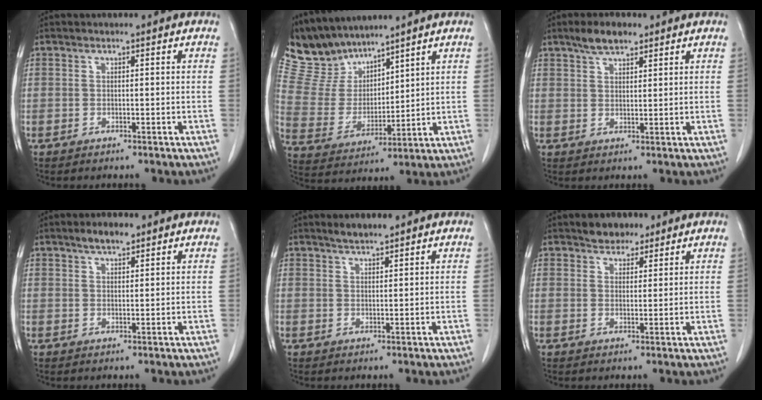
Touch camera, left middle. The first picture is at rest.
{"total": 9.2, "force": [8.8, 2.6, 1.0], "torque": [-0.039, 0.010, 0.196]}
{"total": 4.4, "force": [3.3, 1.5, 2.5], "torque": [-0.052, 0.007, 0.060]}
{"total": 3.0, "force": [2.3, 0.8, 1.7], "torque": [-0.035, 0.004, 0.040]}
{"total": 2.7, "force": [2.3, 0.2, 1.3], "torque": [-0.032, 0.005, 0.043]}
{"total": 3.7, "force": [2.9, 1.9, 1.1], "torque": [-0.020, 0.008, 0.048]}